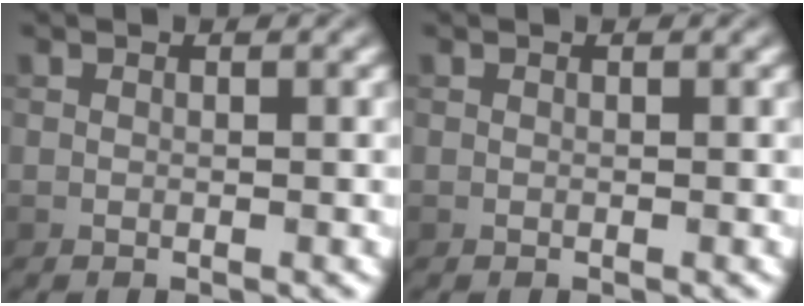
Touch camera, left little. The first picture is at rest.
{"total": 0.0}